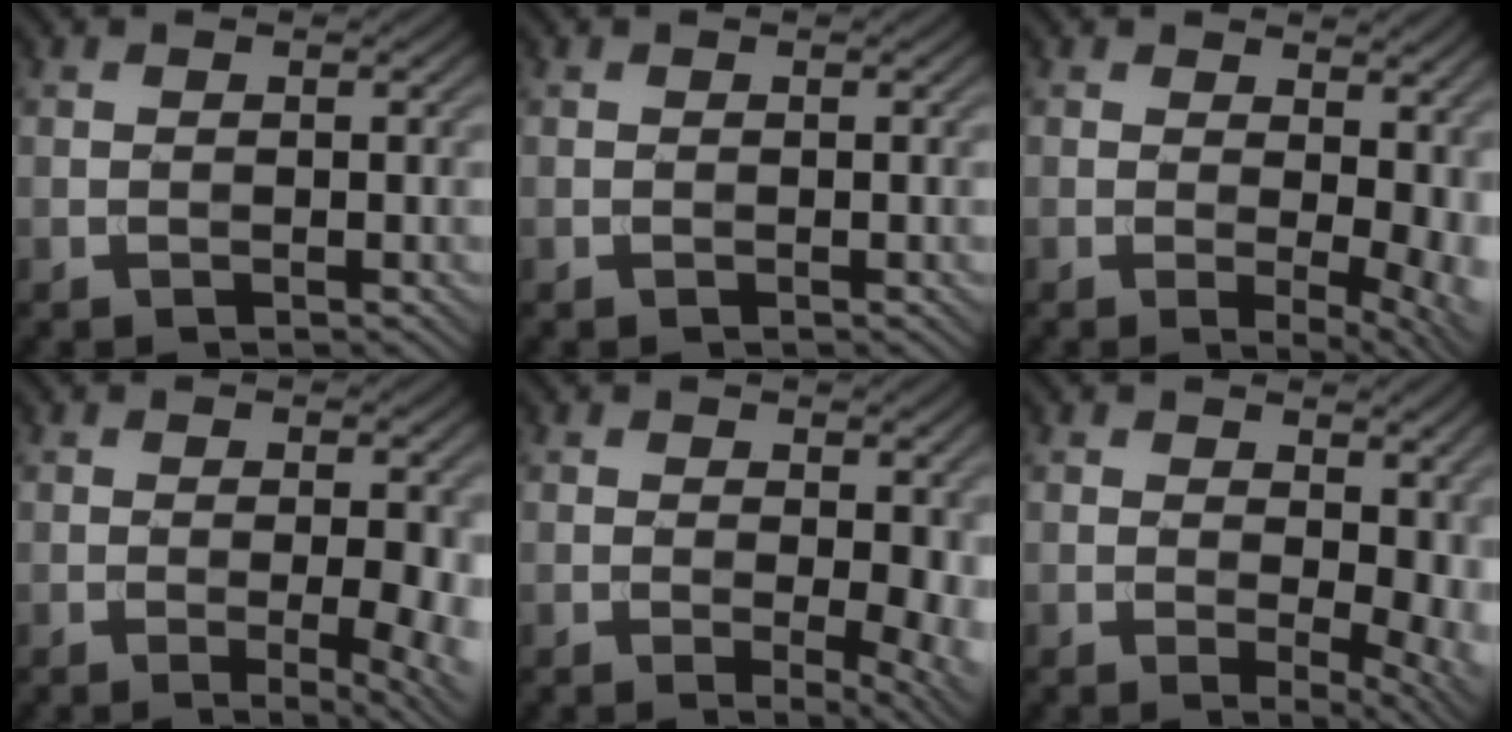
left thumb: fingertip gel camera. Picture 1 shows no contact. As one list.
[{"total": 0.0}, {"total": 8.4, "force": [0.9, 4.0, 7.3], "torque": [-0.082, 0.000, 0.024]}, {"total": 5.3, "force": [-0.7, 1.3, 5.1], "torque": [-0.076, -0.008, -0.006]}, {"total": 6.3, "force": [-0.2, 2.6, 5.7], "torque": [-0.067, -0.005, -0.001]}, {"total": 8.0, "force": [1.1, 4.2, 6.8], "torque": [-0.082, -0.004, 0.025]}]